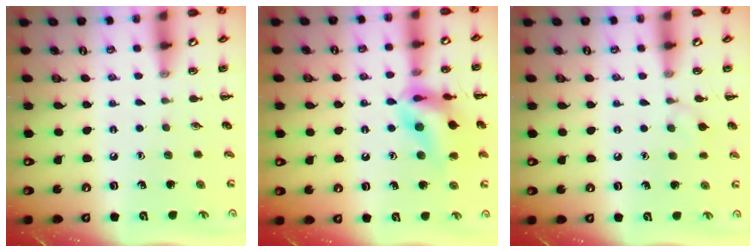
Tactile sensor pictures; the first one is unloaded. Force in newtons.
{"total": 14.0, "press": 13.8, "slide": 2.2}
{"total": 6.2, "press": 5.9, "slide": 1.8}